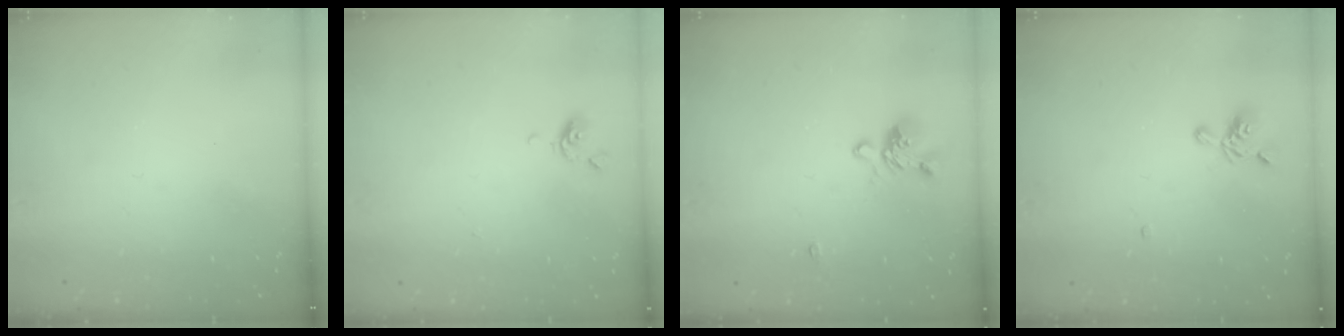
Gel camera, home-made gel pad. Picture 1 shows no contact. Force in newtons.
{"total": 0.5, "press": 0.1, "slide": 0.5}
{"total": 1.2, "press": 0.8, "slide": 1.0}
{"total": 5.2, "press": 5.2, "slide": 0.8}